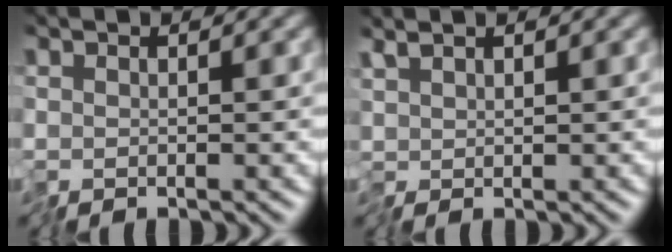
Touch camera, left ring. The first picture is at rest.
{"total": 1.1, "force": [1.0, 0.2, 0.4], "torque": [-0.014, 0.006, 0.022]}